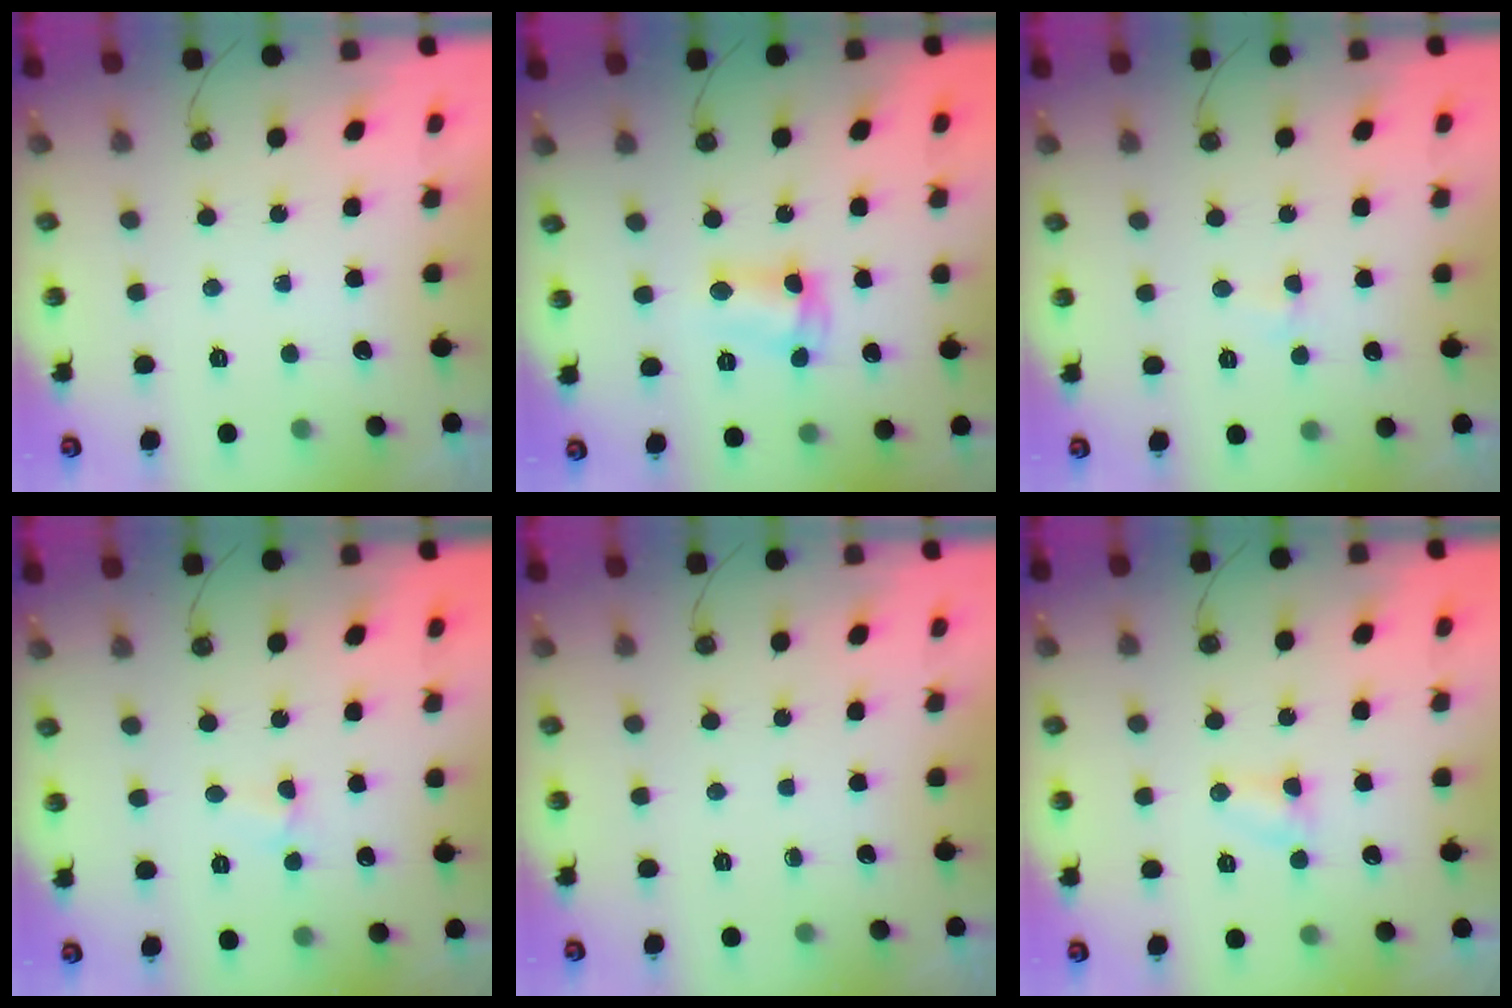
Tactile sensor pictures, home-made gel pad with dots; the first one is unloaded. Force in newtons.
{"total": 4.6, "press": 4.6, "slide": 0.3}
{"total": 2.8, "press": 2.7, "slide": 0.5}
{"total": 2.4, "press": 2.4, "slide": 0.4}
{"total": 0.0}
{"total": 3.0, "press": 3.0, "slide": 0.3}